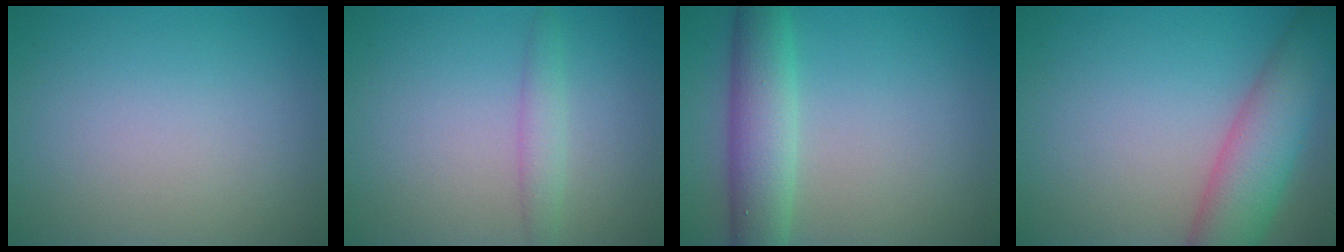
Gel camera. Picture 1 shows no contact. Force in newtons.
{"total": 1.7, "press": 1.7, "slide": 0.1}
{"total": 5.2, "press": 5.2, "slide": 0.3}
{"total": 6.8, "press": 6.8, "slide": 0.4}